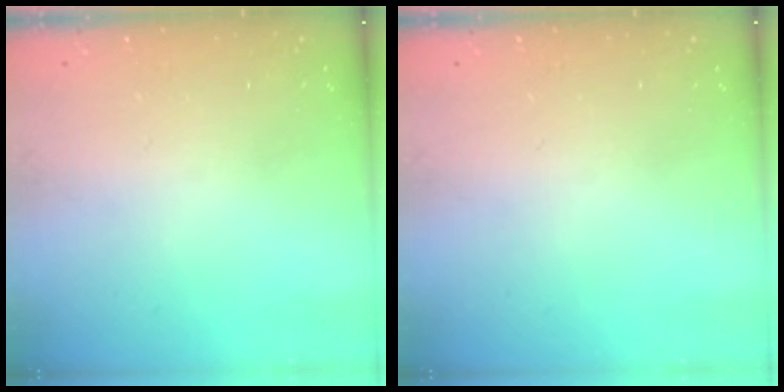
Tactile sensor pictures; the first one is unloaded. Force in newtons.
{"total": 0.0}